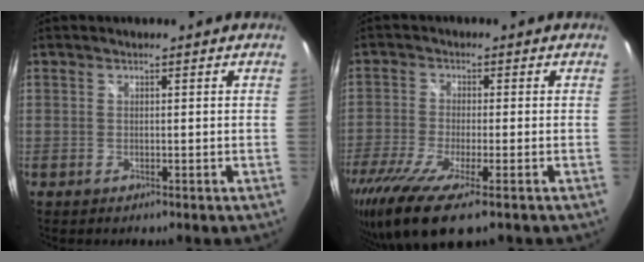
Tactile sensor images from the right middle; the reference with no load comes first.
{"total": 12.7, "force": [-8.2, 2.1, 9.4], "torque": [-0.205, -0.056, -0.149]}